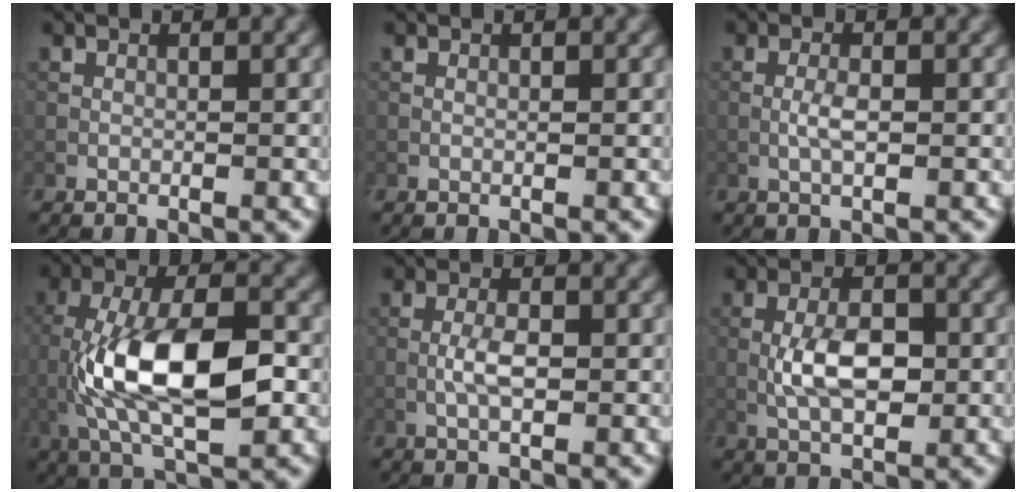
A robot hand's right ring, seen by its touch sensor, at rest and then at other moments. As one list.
[{"total": 0.0}, {"total": 1.8, "force": [-0.4, 0.5, 1.7], "torque": [-0.035, 0.001, -0.010]}, {"total": 10.6, "force": [-1.9, 4.2, 9.5], "torque": [-0.185, 0.007, -0.032]}, {"total": 2.5, "force": [-0.6, 0.9, 2.3], "torque": [-0.046, 0.001, -0.014]}, {"total": 4.7, "force": [-0.7, 2.2, 4.0], "torque": [-0.080, 0.003, -0.015]}]